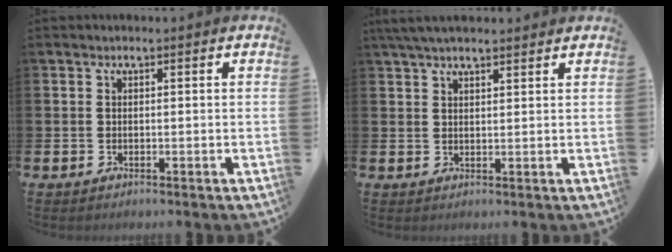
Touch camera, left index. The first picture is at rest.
{"total": 3.9, "force": [3.4, 0.8, 1.6], "torque": [-0.033, -0.005, 0.063]}